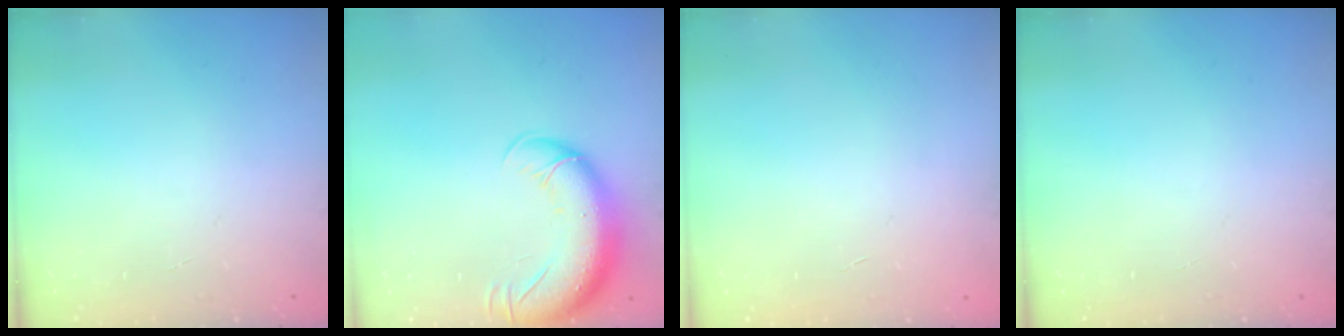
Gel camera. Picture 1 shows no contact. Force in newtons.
{"total": 15.0, "press": 14.6, "slide": 3.6}
{"total": 0.0}
{"total": 0.0}